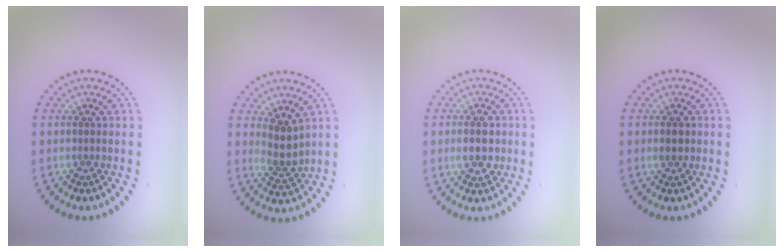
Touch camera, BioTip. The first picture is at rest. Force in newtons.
{"total": 2.5, "press": 2.0, "slide": 1.4}
{"total": 2.7, "press": 2.7, "slide": 0.2}
{"total": 1.2, "press": 1.2, "slide": 0.0}